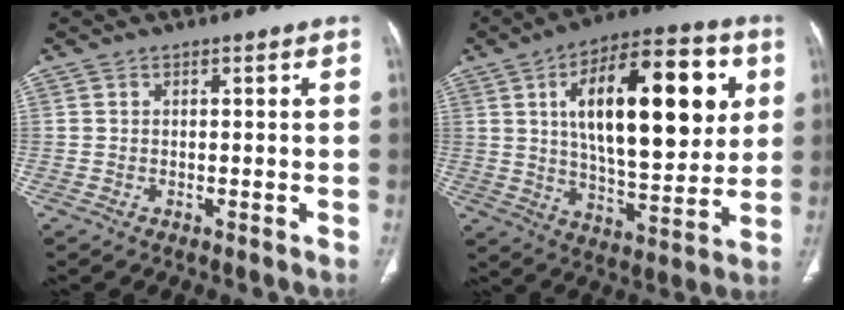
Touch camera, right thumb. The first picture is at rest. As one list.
[{"total": 26.0, "force": [6.8, 11.3, 22.4], "torque": [-0.314, -0.012, 0.102]}]